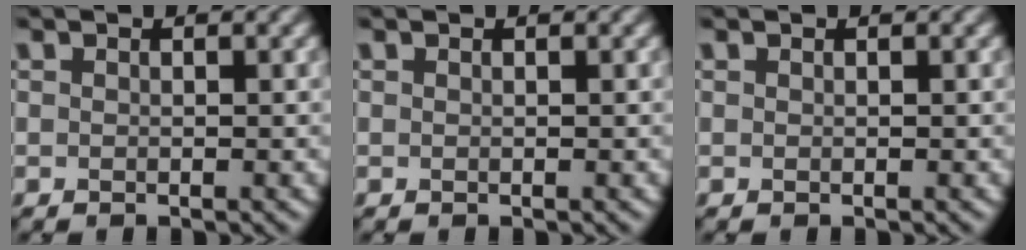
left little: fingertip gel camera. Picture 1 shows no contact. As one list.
[{"total": 0.0}, {"total": 0.0}]